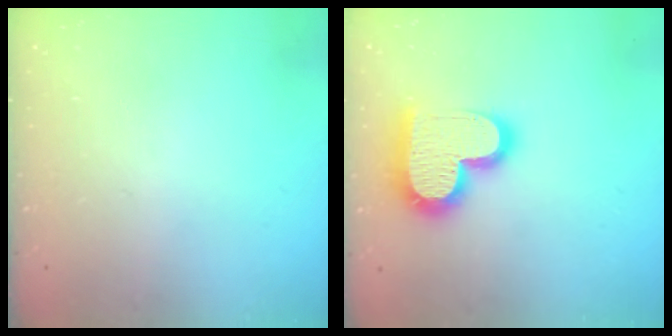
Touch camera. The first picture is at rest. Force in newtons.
{"total": 19.5, "press": 19.5, "slide": 1.5}